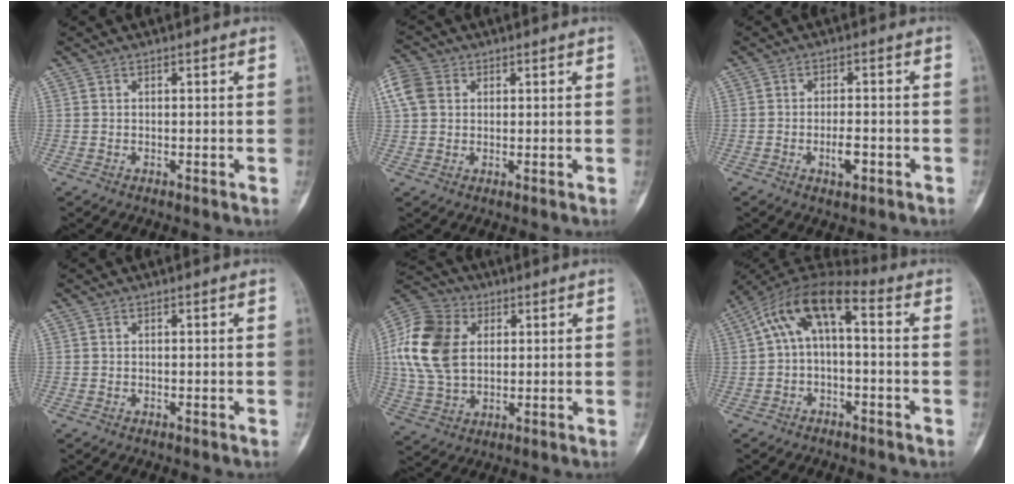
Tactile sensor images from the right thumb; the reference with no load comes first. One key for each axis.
{"total": 6.3, "fx": 1.8, "fy": 5.0, "fz": 3.4, "tx": -0.078, "ty": 0.013, "tz": 0.032}
{"total": 3.8, "fx": -1.6, "fy": 1.5, "fz": 3.2, "tx": -0.052, "ty": 0.006, "tz": -0.024}
{"total": 0.0}
{"total": 17.1, "fx": 2.9, "fy": 12.1, "fz": 11.7, "tx": -0.229, "ty": 0.004, "tz": 0.053}
{"total": 10.6, "fx": 1.0, "fy": 4.8, "fz": 9.4, "tx": -0.171, "ty": 0.052, "tz": 0.006}